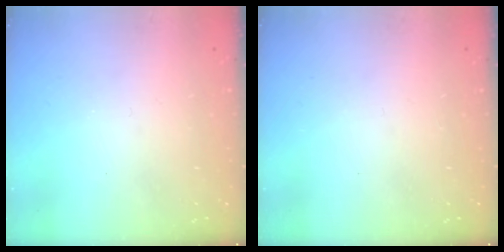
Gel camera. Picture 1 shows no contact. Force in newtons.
{"total": 0.0}